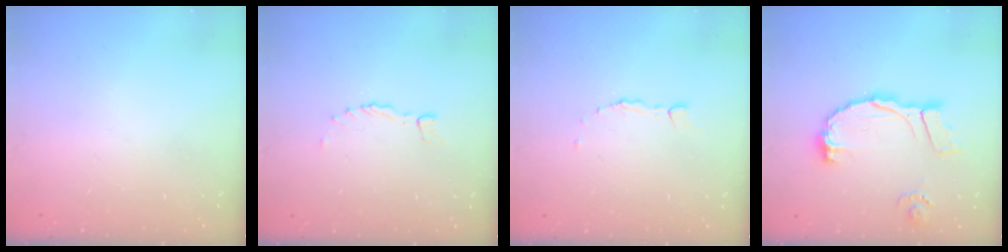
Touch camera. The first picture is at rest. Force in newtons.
{"total": 0.0}
{"total": 2.0, "press": 2.0, "slide": 0.3}
{"total": 14.6, "press": 14.3, "slide": 2.7}